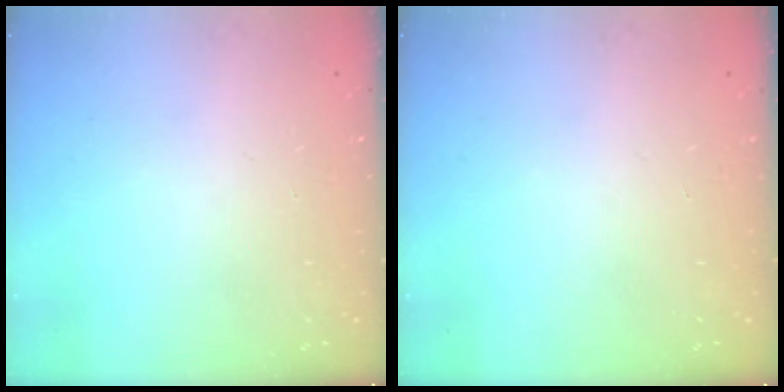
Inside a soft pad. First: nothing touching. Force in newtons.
{"total": 0.0}